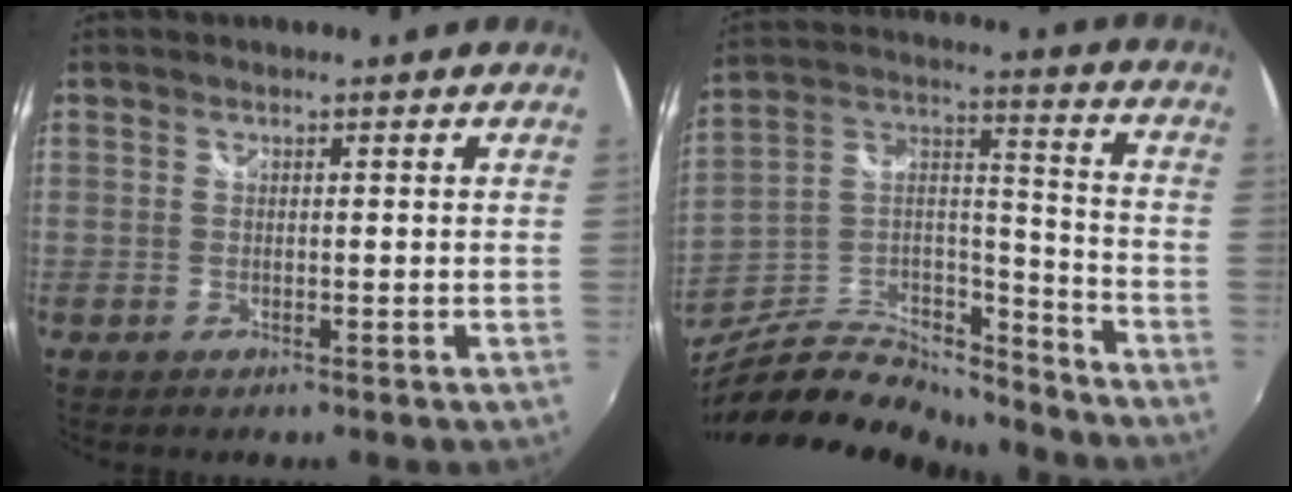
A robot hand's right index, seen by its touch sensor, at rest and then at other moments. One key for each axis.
{"total": 21.8, "fx": -17.8, "fy": 8.7, "fz": 9.1, "tx": -0.186, "ty": 0.040, "tz": -0.284}